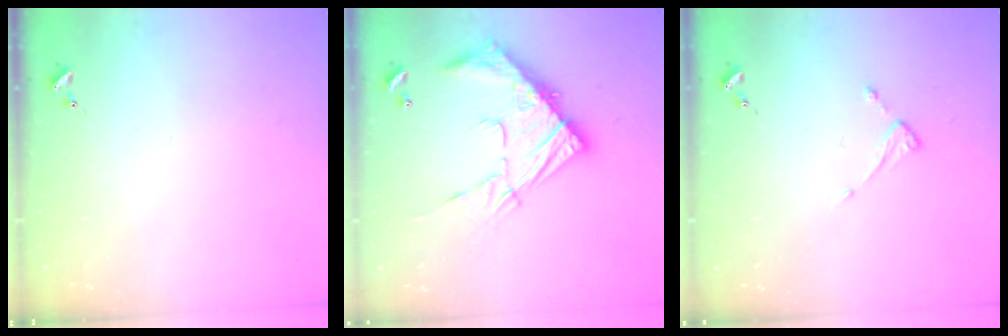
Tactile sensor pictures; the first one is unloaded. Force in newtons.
{"total": 17.3, "press": 17.3, "slide": 1.4}
{"total": 4.1, "press": 4.0, "slide": 0.4}